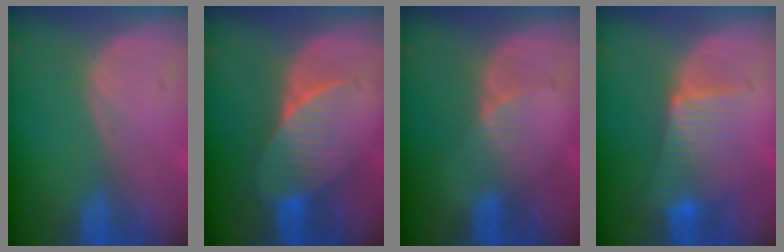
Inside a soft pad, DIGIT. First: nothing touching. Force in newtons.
{"total": 7.4, "press": 6.9, "slide": 2.8}
{"total": 3.0, "press": 2.6, "slide": 1.5}
{"total": 6.7, "press": 6.2, "slide": 2.4}